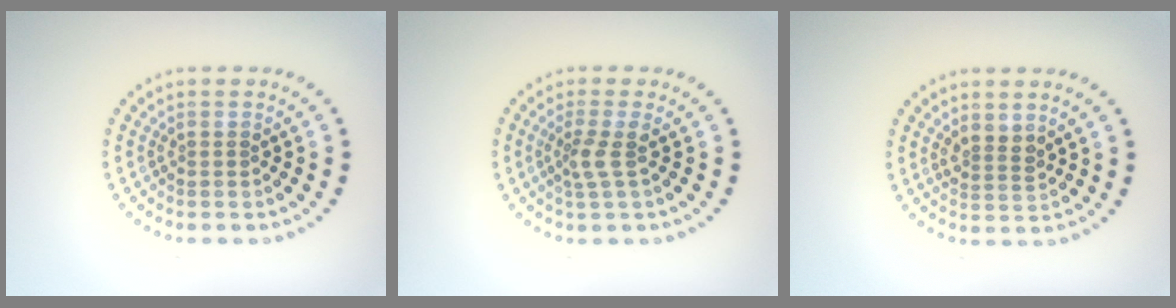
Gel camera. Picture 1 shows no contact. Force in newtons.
{"total": 1.9, "press": 1.4, "slide": 1.3}
{"total": 1.8, "press": 1.5, "slide": 1.0}